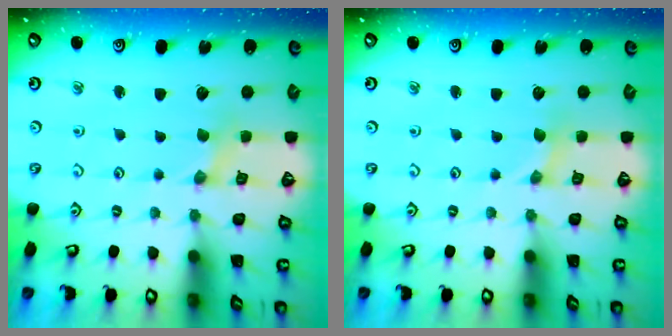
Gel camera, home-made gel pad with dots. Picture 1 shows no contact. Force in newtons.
{"total": 0.0}